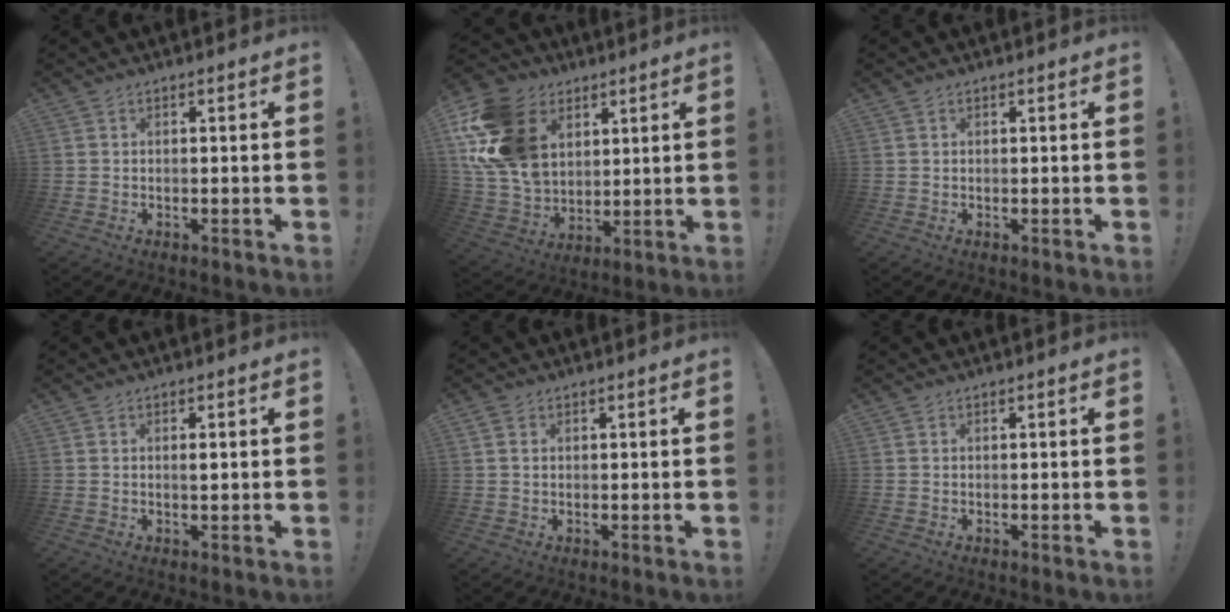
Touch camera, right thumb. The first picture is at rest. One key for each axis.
{"total": 22.6, "fx": 7.8, "fy": 16.8, "fz": 13.1, "tx": -0.259, "ty": -0.033, "tz": 0.158}
{"total": 0.0}
{"total": 1.0, "fx": 0.0, "fy": 0.2, "fz": 1.0, "tx": -0.009, "ty": -0.004, "tz": -0.002}
{"total": 1.6, "fx": 0.7, "fy": 1.2, "fz": 0.8, "tx": -0.011, "ty": 0.003, "tz": 0.012}
{"total": 0.0}